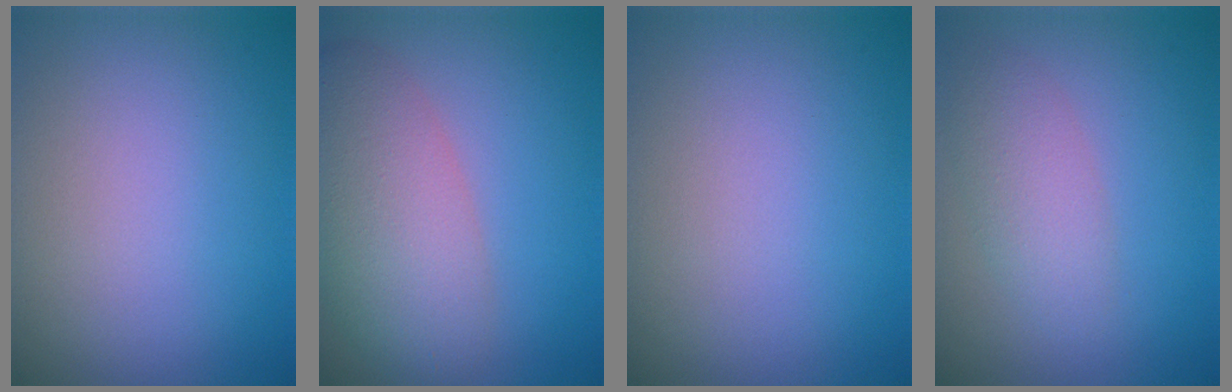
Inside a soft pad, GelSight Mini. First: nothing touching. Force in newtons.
{"total": 6.6, "press": 6.6, "slide": 0.5}
{"total": 0.0}
{"total": 2.8, "press": 2.8, "slide": 0.0}